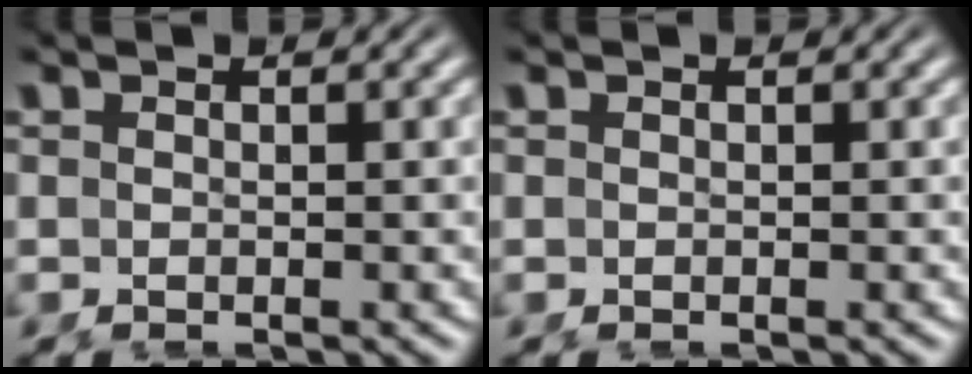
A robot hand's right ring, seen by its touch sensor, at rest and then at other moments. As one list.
[{"total": 0.0}]